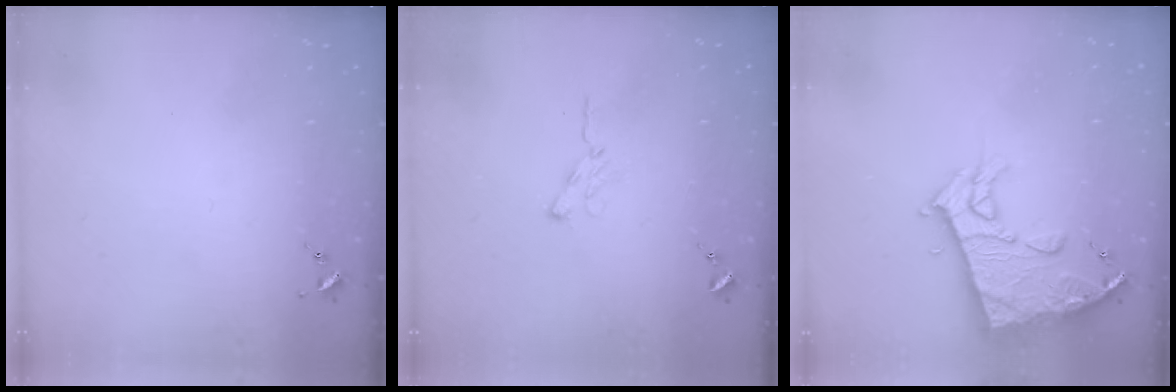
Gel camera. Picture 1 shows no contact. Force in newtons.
{"total": 4.4, "press": 4.4, "slide": 0.5}
{"total": 14.1, "press": 14.0, "slide": 1.5}